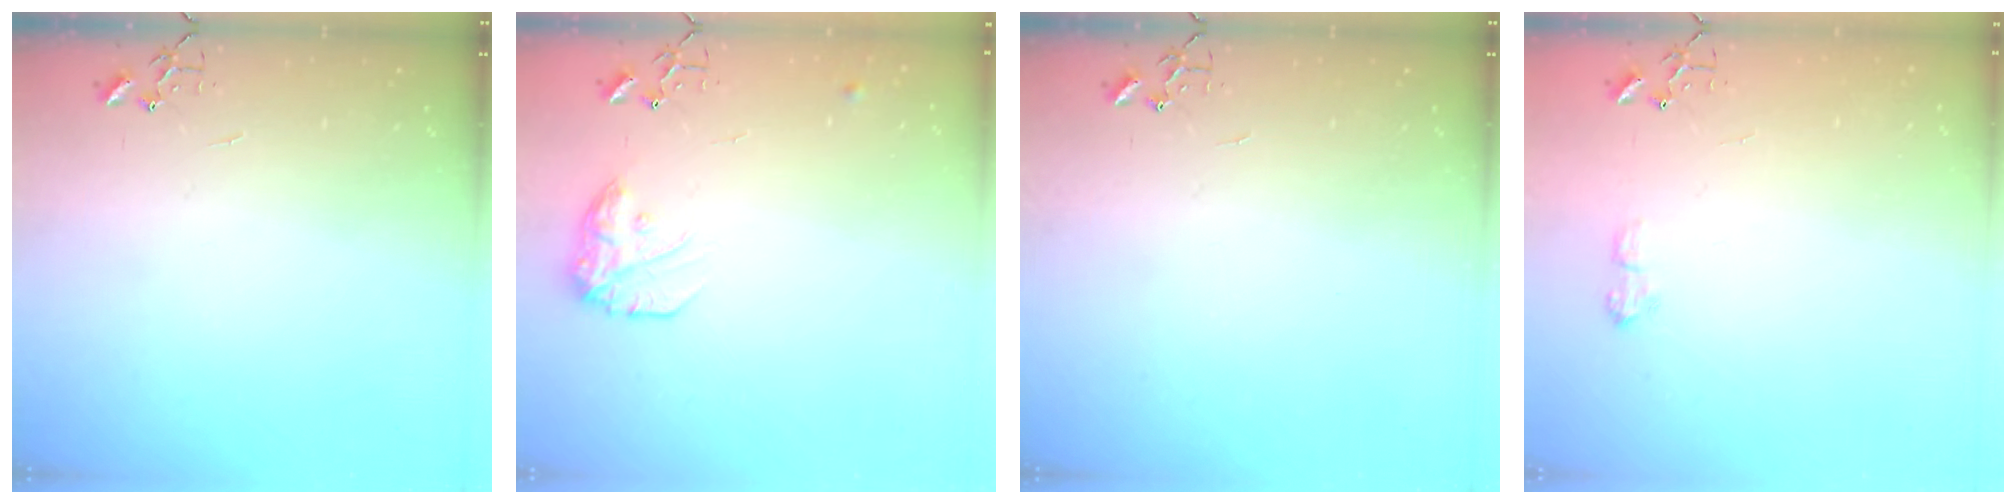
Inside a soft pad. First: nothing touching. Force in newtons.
{"total": 11.4, "press": 11.4, "slide": 0.6}
{"total": 0.0}
{"total": 6.4, "press": 6.4, "slide": 0.8}